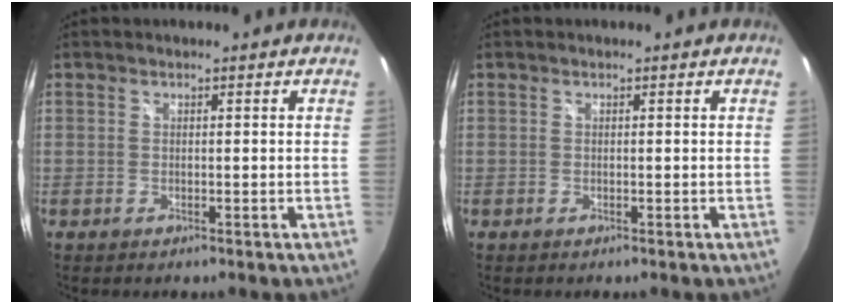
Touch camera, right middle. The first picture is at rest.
{"total": 0.0}